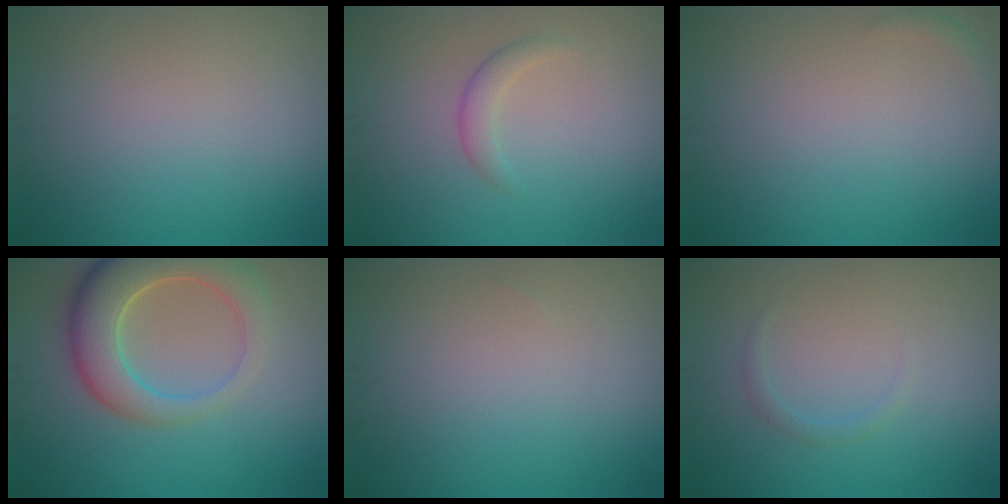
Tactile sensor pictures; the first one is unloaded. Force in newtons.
{"total": 1.6, "press": 1.6, "slide": 0.1}
{"total": 0.9, "press": 0.9, "slide": 0.1}
{"total": 8.0, "press": 8.0, "slide": 0.6}
{"total": 0.0}
{"total": 0.9, "press": 0.9, "slide": 0.1}